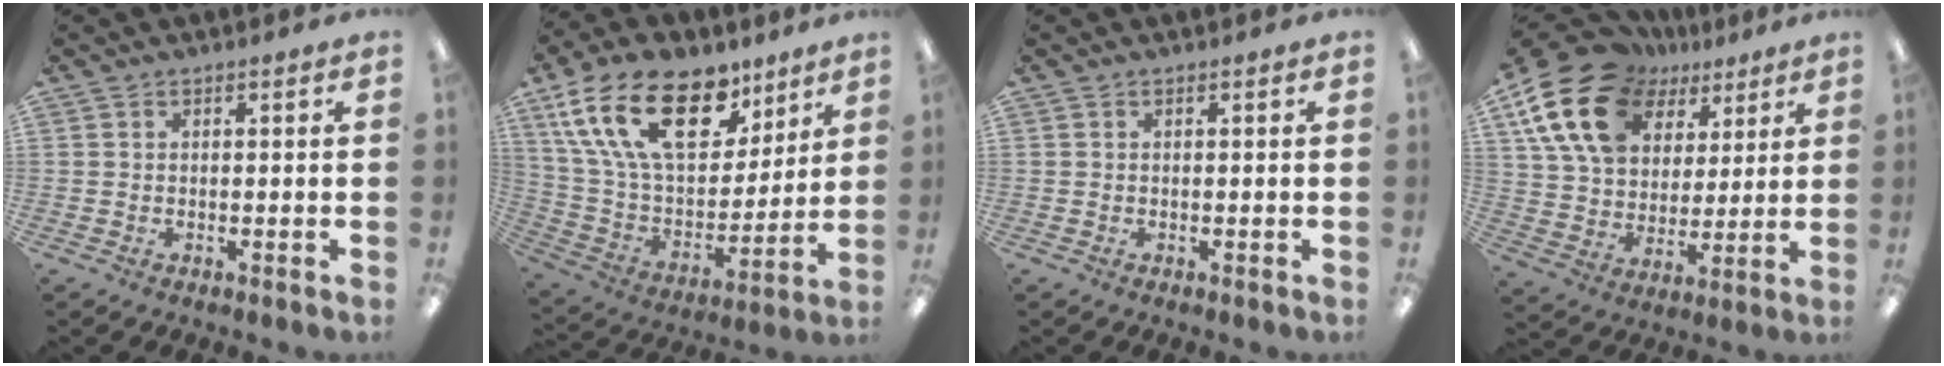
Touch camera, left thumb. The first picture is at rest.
{"total": 23.7, "force": [12.5, 13.0, 15.5], "torque": [-0.293, -0.048, 0.223]}
{"total": 0.0}
{"total": 21.5, "force": [10.6, 14.5, 11.9], "torque": [-0.240, -0.039, 0.195]}